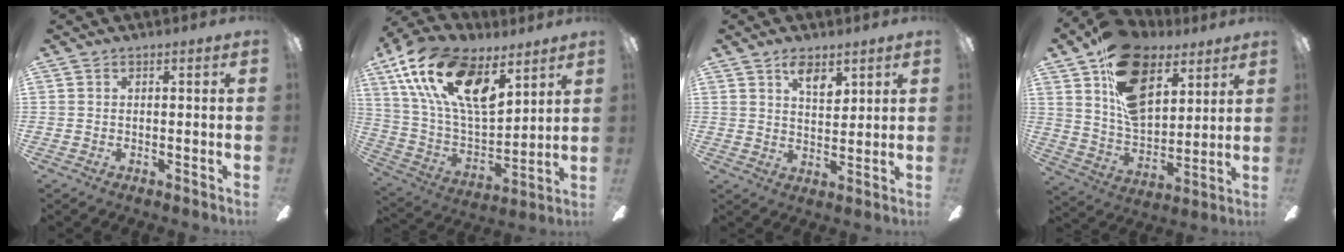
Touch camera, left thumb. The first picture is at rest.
{"total": 22.1, "force": [12.1, 10.7, 15.1], "torque": [-0.302, -0.053, 0.214]}
{"total": 5.9, "force": [3.9, 2.7, 3.6], "torque": [-0.048, -0.017, 0.064]}
{"total": 20.5, "force": [11.1, 12.3, 12.2], "torque": [-0.201, -0.047, 0.204]}